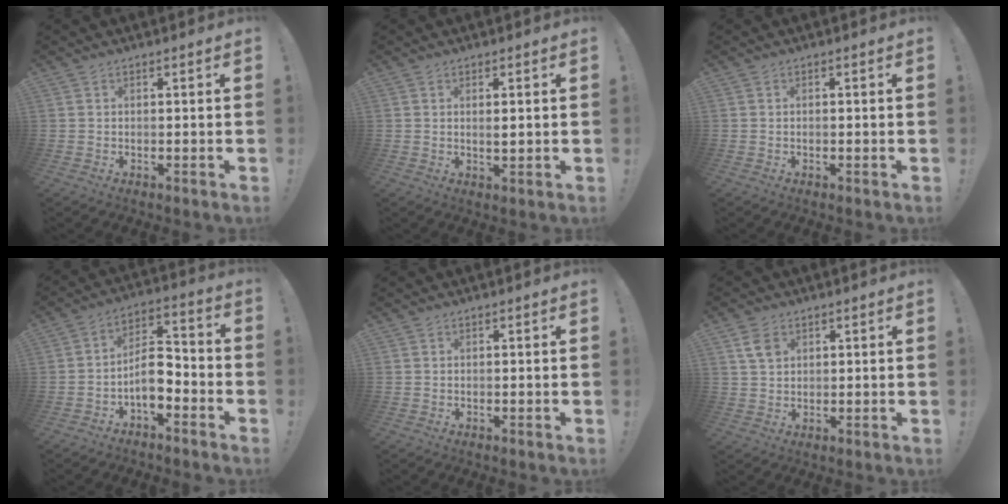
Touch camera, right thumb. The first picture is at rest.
{"total": 2.2, "force": [0.4, 0.3, 2.2], "torque": [-0.027, -0.007, 0.003]}
{"total": 0.6, "force": [-0.5, 0.1, 0.2], "torque": [-0.011, 0.003, -0.008]}
{"total": 9.7, "force": [-4.6, 5.1, 6.9], "torque": [-0.127, 0.022, -0.083]}
{"total": 0.0}
{"total": 4.9, "force": [2.3, 3.5, 2.6], "torque": [-0.032, -0.006, 0.043]}